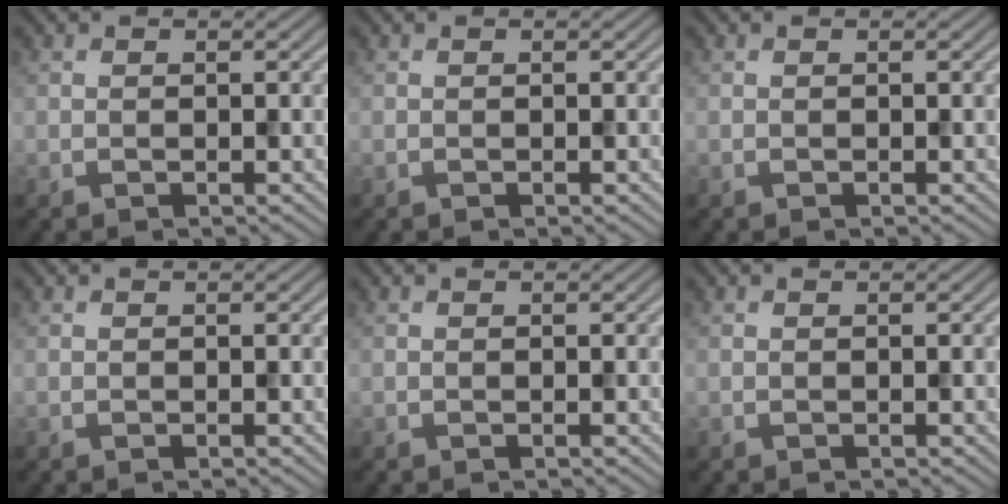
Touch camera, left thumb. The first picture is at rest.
{"total": 0.0}
{"total": 0.0}
{"total": 0.0}
{"total": 0.0}
{"total": 0.0}